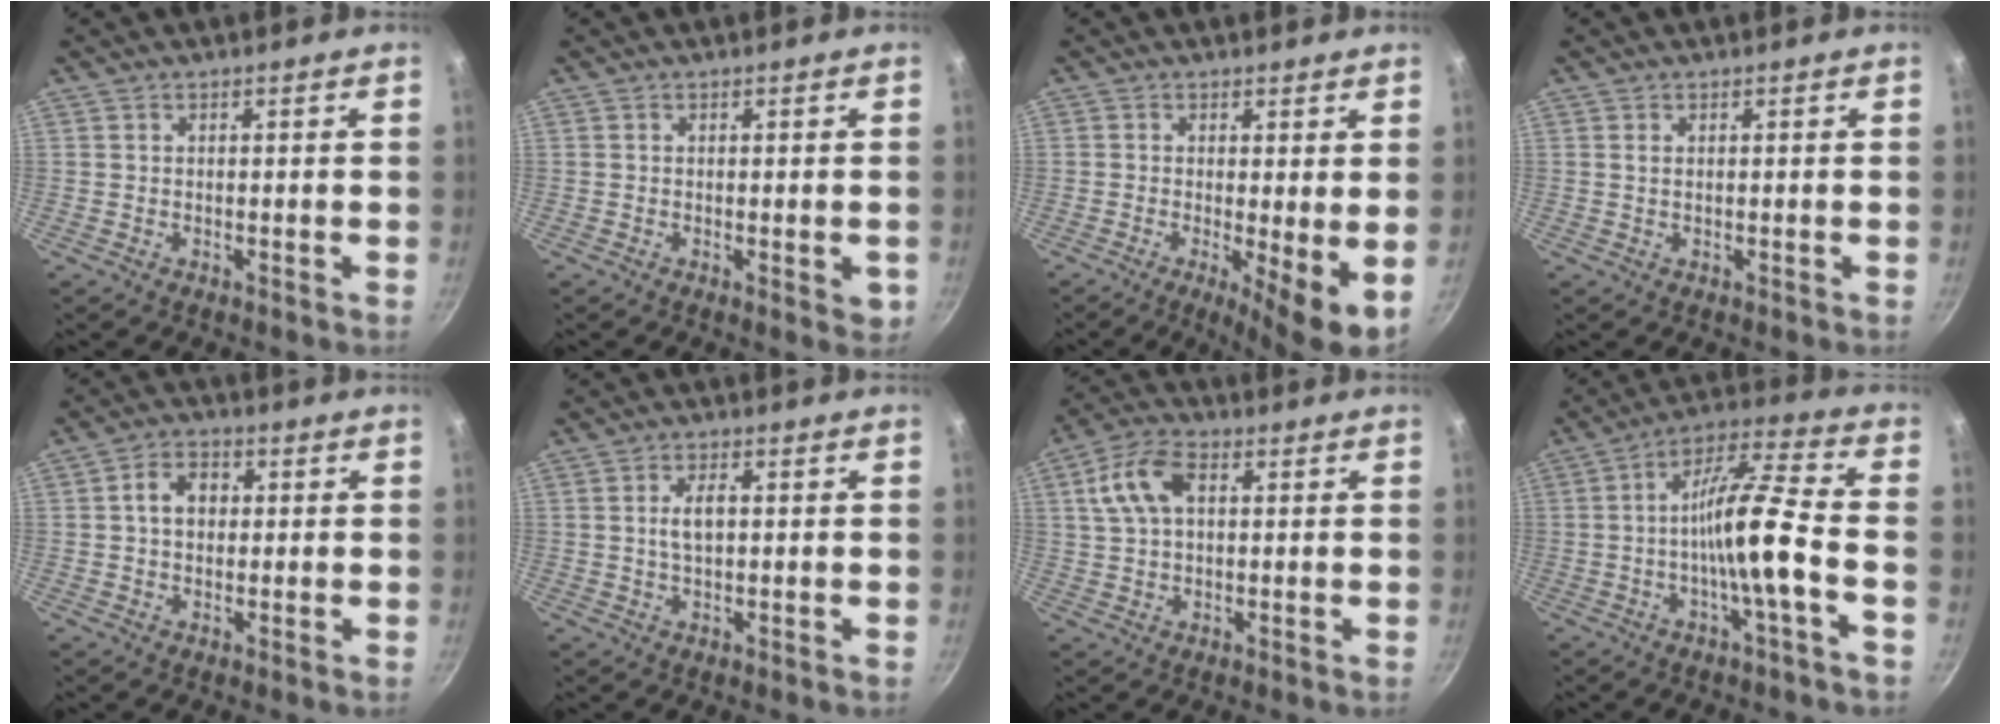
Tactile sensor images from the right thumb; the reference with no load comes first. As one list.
[{"total": 2.5, "force": [-0.5, 0.9, 2.3], "torque": [-0.025, -0.007, -0.008]}, {"total": 6.5, "force": [-0.6, 1.2, 6.4], "torque": [-0.093, -0.016, -0.006]}, {"total": 0.8, "force": [0.3, 0.4, 0.6], "torque": [-0.011, 0.001, 0.005]}, {"total": 5.8, "force": [0.7, 4.4, 3.7], "torque": [-0.041, 0.014, 0.003]}, {"total": 3.9, "force": [0.3, 1.9, 3.4], "torque": [-0.056, 0.009, 0.007]}, {"total": 9.3, "force": [2.2, 5.7, 7.0], "torque": [-0.130, 0.018, 0.034]}, {"total": 13.8, "force": [-3.2, 1.5, 13.3], "torque": [-0.227, 0.036, -0.063]}]